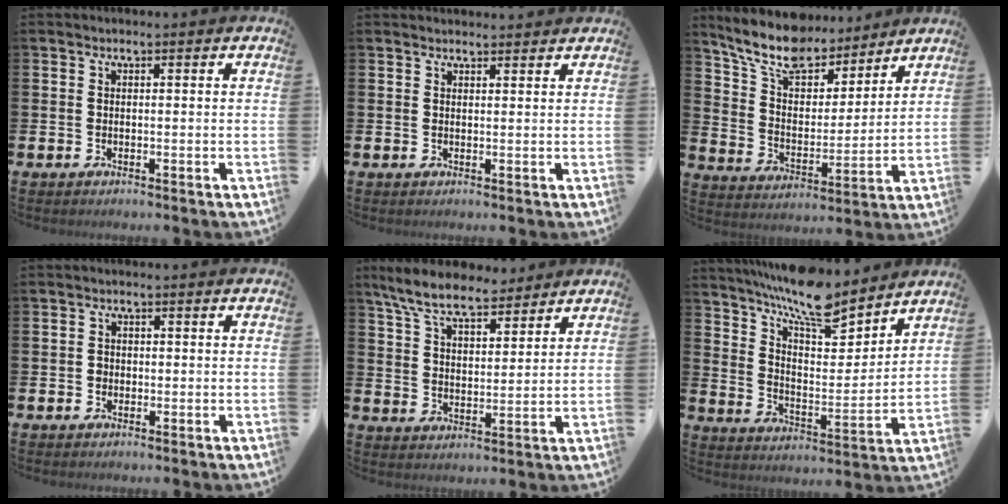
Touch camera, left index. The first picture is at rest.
{"total": 1.7, "force": [1.7, 0.2, 0.0], "torque": [0.008, -0.009, 0.029]}
{"total": 10.9, "force": [9.8, 3.7, 3.1], "torque": [-0.098, -0.061, 0.175]}
{"total": 1.1, "force": [-0.1, 1.1, 0.3], "torque": [0.002, 0.003, -0.007]}
{"total": 8.3, "force": [7.5, 2.0, 2.9], "torque": [-0.088, -0.026, 0.138]}
{"total": 10.5, "force": [9.6, 2.2, 3.8], "torque": [-0.098, -0.062, 0.172]}